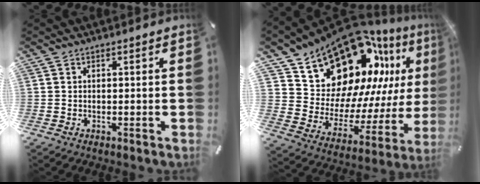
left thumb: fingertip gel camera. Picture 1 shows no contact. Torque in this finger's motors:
{"motor_torque": [2.51, 2.50, 1.51, -1.26, 0.52]}